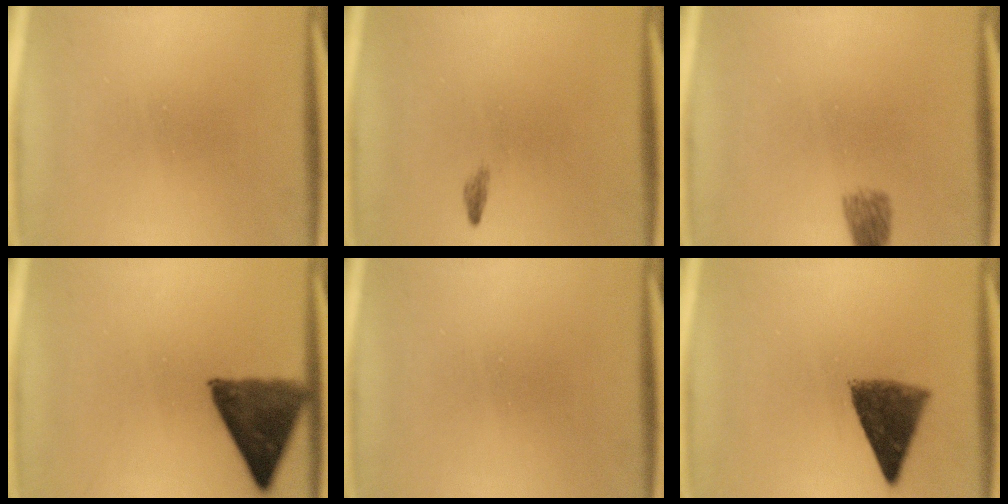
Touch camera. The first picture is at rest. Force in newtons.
{"total": 0.5}
{"total": 2.6}
{"total": 10.5}
{"total": 0.0}
{"total": 7.5}